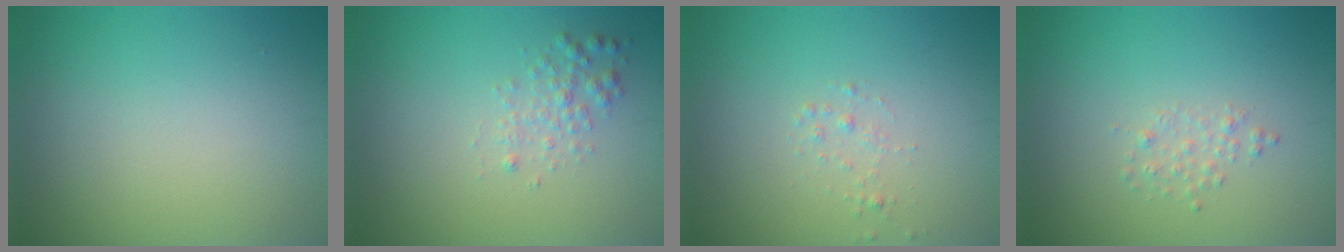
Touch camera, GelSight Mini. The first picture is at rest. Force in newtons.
{"total": 1.7, "press": 1.7, "slide": 0.0}
{"total": 0.8, "press": 0.8, "slide": 0.0}
{"total": 1.0, "press": 1.0, "slide": 0.1}